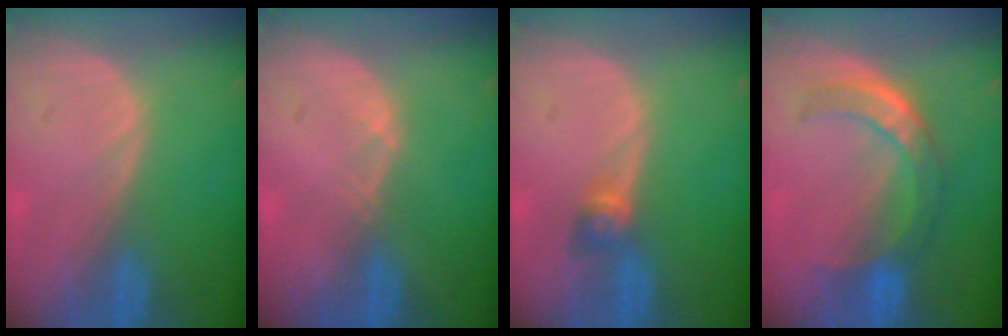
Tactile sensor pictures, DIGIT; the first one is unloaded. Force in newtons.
{"total": 0.6, "press": 0.5, "slide": 0.3}
{"total": 2.6, "press": 2.4, "slide": 1.0}
{"total": 7.8, "press": 6.5, "slide": 4.3}